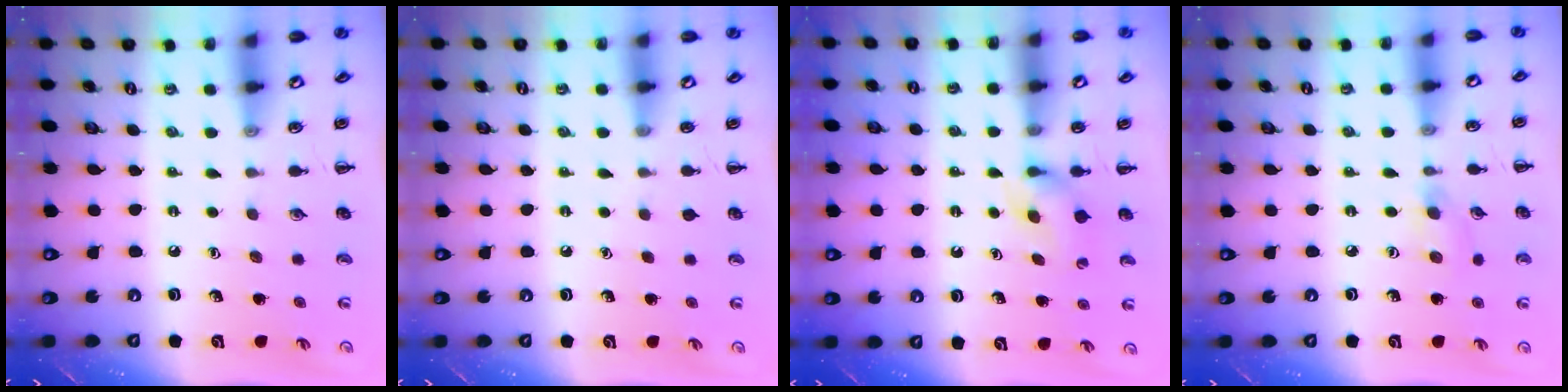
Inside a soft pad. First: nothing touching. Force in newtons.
{"total": 0.0}
{"total": 6.3, "press": 6.2, "slide": 1.4}
{"total": 5.7, "press": 5.3, "slide": 2.0}